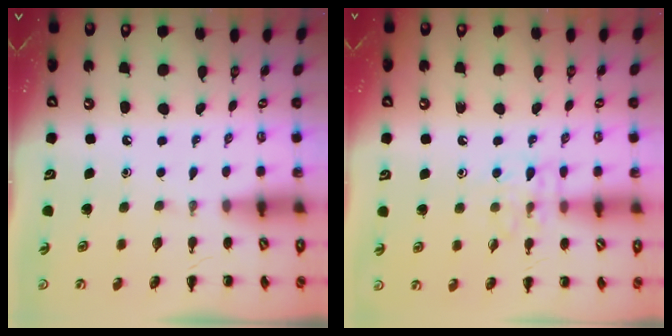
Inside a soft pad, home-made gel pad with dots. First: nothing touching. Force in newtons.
{"total": 8.4, "press": 8.3, "slide": 0.7}